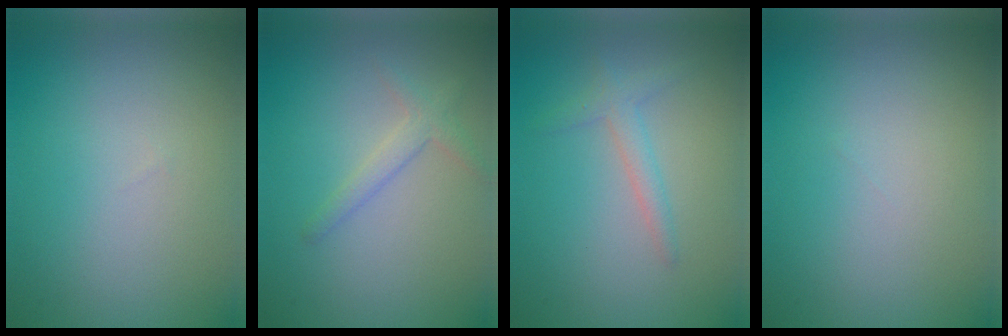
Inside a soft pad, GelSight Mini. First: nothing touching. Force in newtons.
{"total": 1.7, "press": 1.7, "slide": 0.2}
{"total": 1.7, "press": 1.7, "slide": 0.1}
{"total": 0.0}